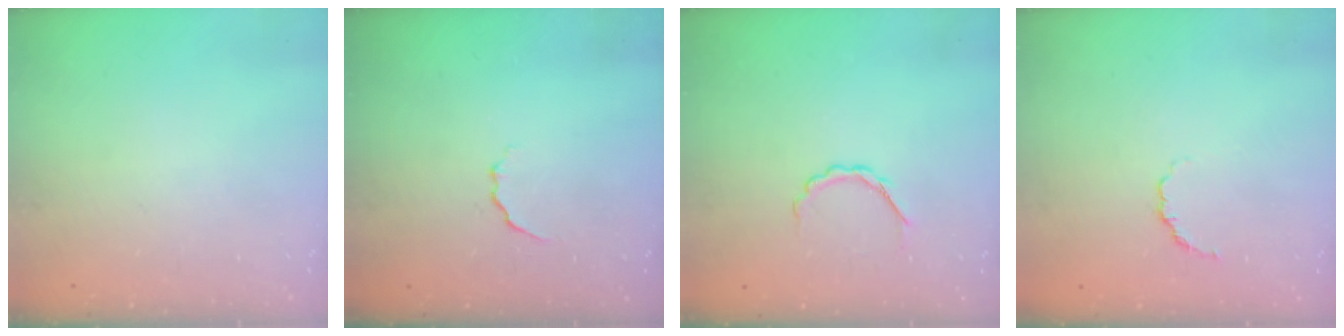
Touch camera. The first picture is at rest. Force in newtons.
{"total": 3.0, "press": 2.9, "slide": 0.7}
{"total": 3.1, "press": 3.0, "slide": 1.0}
{"total": 2.6, "press": 2.4, "slide": 1.0}